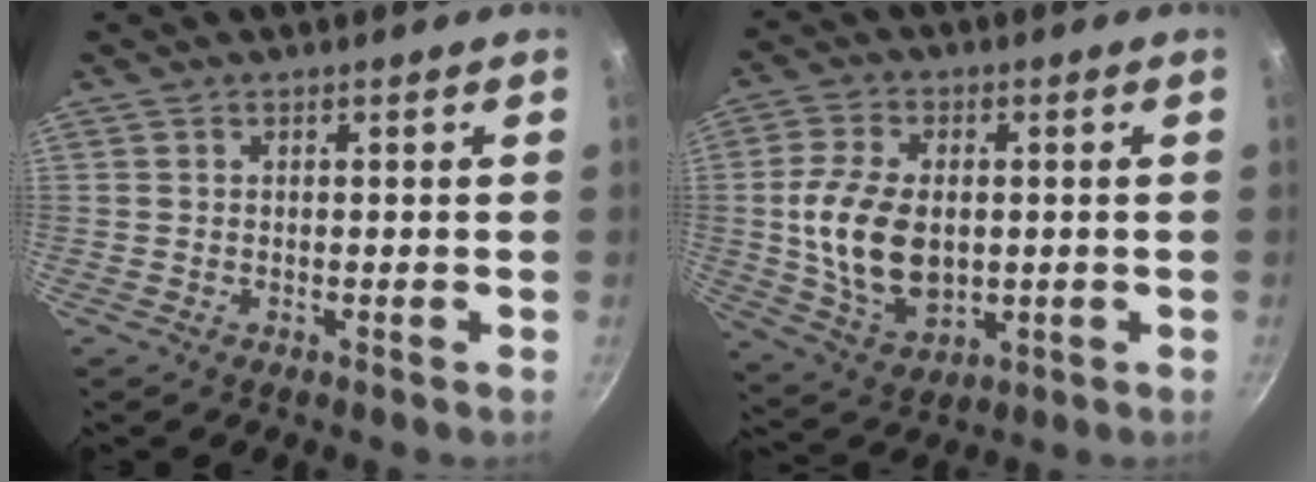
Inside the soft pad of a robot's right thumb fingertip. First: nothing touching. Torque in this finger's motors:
{"motor_torque": [-0.52, 1.27, 1.42, 0.03, 0.12]}